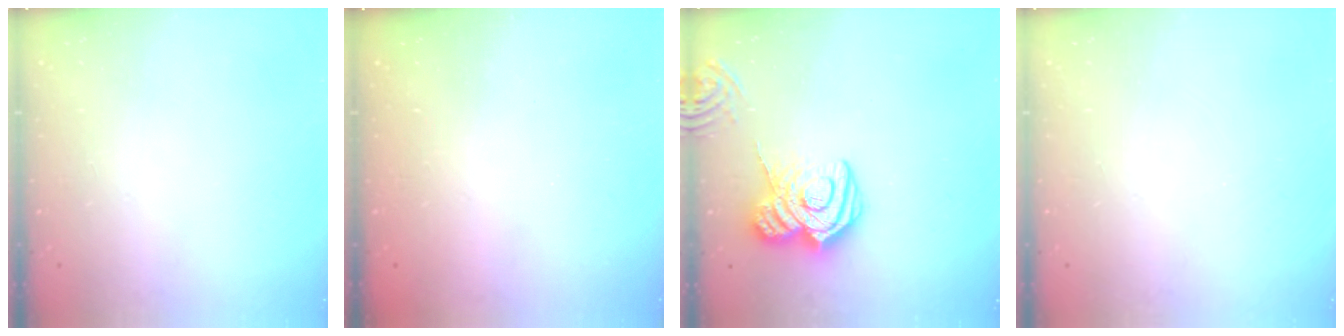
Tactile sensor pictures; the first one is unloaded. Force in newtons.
{"total": 2.4, "press": 2.3, "slide": 0.8}
{"total": 16.0, "press": 15.9, "slide": 1.7}
{"total": 0.0}